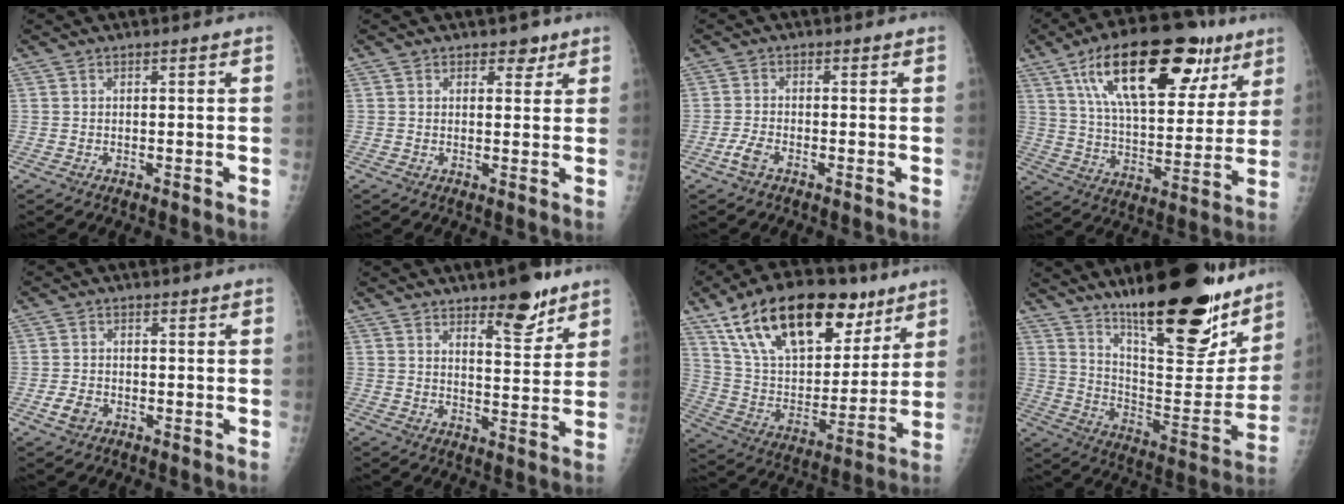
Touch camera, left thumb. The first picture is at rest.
{"total": 2.8, "force": [1.8, 1.8, 1.1], "torque": [0.005, -0.009, 0.022]}
{"total": 2.6, "force": [-1.5, 1.2, 1.7], "torque": [-0.041, 0.004, -0.033]}
{"total": 27.0, "force": [13.8, 12.1, 19.8], "torque": [-0.277, -0.016, 0.226]}
{"total": 2.8, "force": [-1.2, 2.0, 1.5], "torque": [-0.025, 0.002, -0.020]}
{"total": 8.8, "force": [6.0, 3.1, 5.7], "torque": [-0.059, -0.042, 0.088]}
{"total": 27.3, "force": [15.9, 13.9, 17.3], "torque": [-0.262, -0.025, 0.274]}
{"total": 27.4, "force": [19.1, 7.9, 18.0], "torque": [-0.228, -0.101, 0.301]}